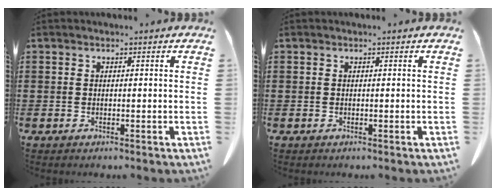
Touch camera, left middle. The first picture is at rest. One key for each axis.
{"total": 0.0}